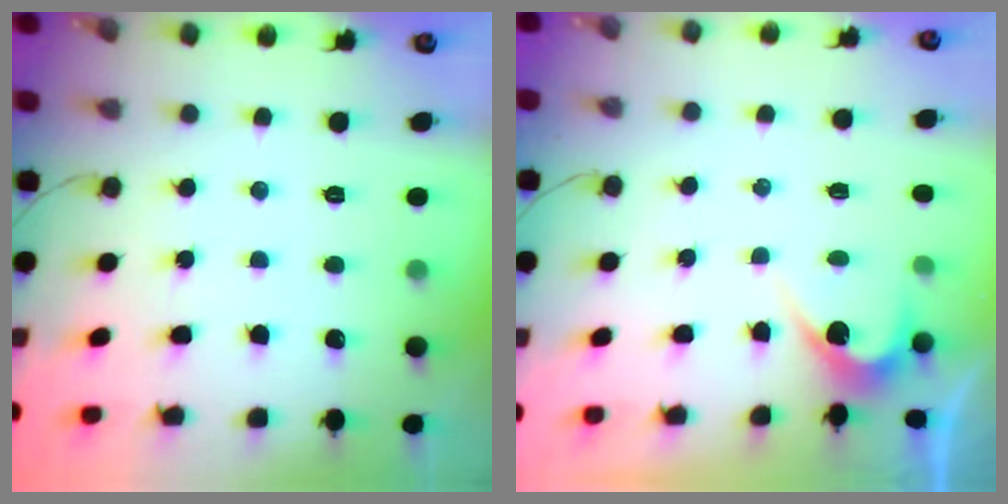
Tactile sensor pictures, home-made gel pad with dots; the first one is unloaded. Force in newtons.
{"total": 3.0, "press": 3.0, "slide": 0.2}